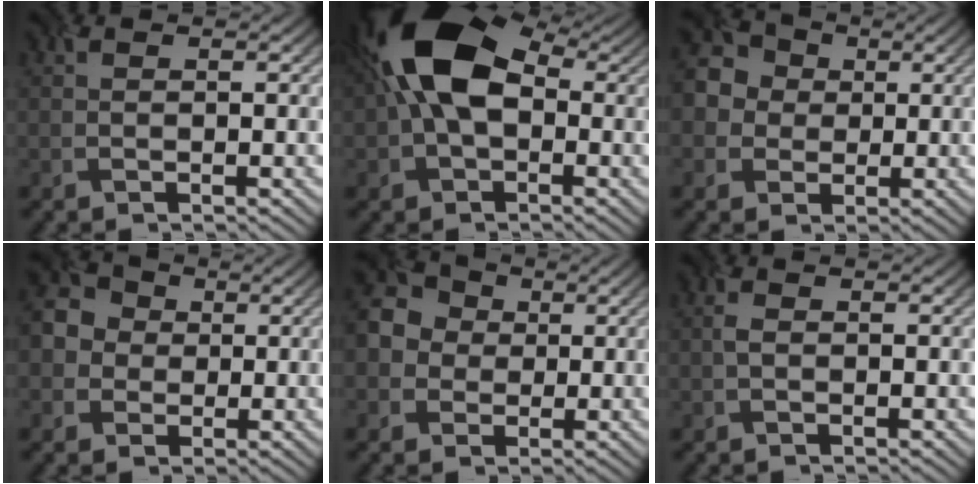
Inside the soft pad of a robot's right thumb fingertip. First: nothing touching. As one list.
[{"total": 13.2, "force": [1.8, 8.1, 10.3], "torque": [-0.203, 0.013, 0.018]}, {"total": 6.0, "force": [0.3, 5.7, 2.0], "torque": [-0.060, 0.014, -0.014]}, {"total": 5.3, "force": [-0.2, 5.0, 1.8], "torque": [-0.051, 0.002, -0.019]}, {"total": 6.8, "force": [-0.2, 6.3, 2.5], "torque": [-0.075, 0.008, -0.026]}, {"total": 0.9, "force": [-0.1, 0.6, 0.7], "torque": [-0.019, 0.001, -0.005]}]